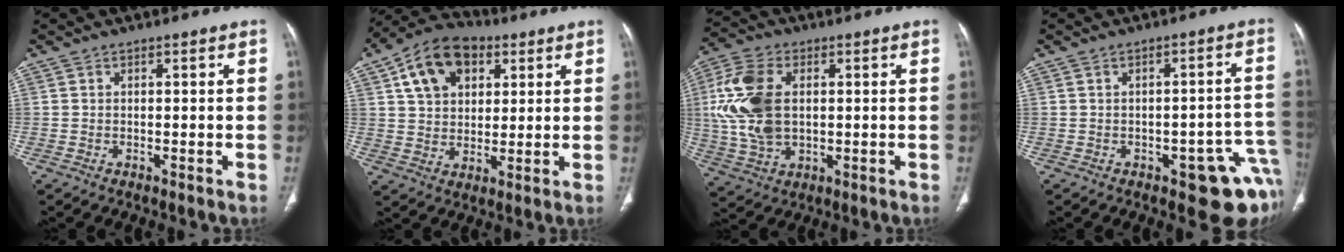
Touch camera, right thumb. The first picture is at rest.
{"total": 13.7, "force": [5.7, 9.2, 8.4], "torque": [-0.120, -0.001, 0.094]}
{"total": 14.6, "force": [1.9, 9.1, 11.2], "torque": [-0.241, 0.004, 0.040]}
{"total": 10.7, "force": [-4.9, 4.2, 8.5], "torque": [-0.064, 0.027, -0.055]}